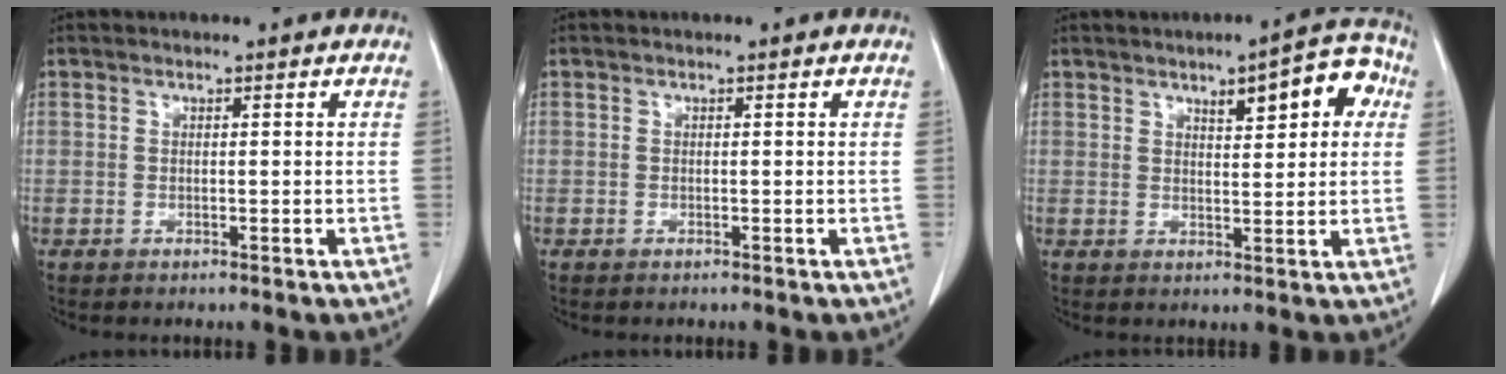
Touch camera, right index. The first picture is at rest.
{"total": 0.0}
{"total": 9.3, "force": [3.6, 3.1, 8.0], "torque": [-0.103, 0.024, 0.050]}